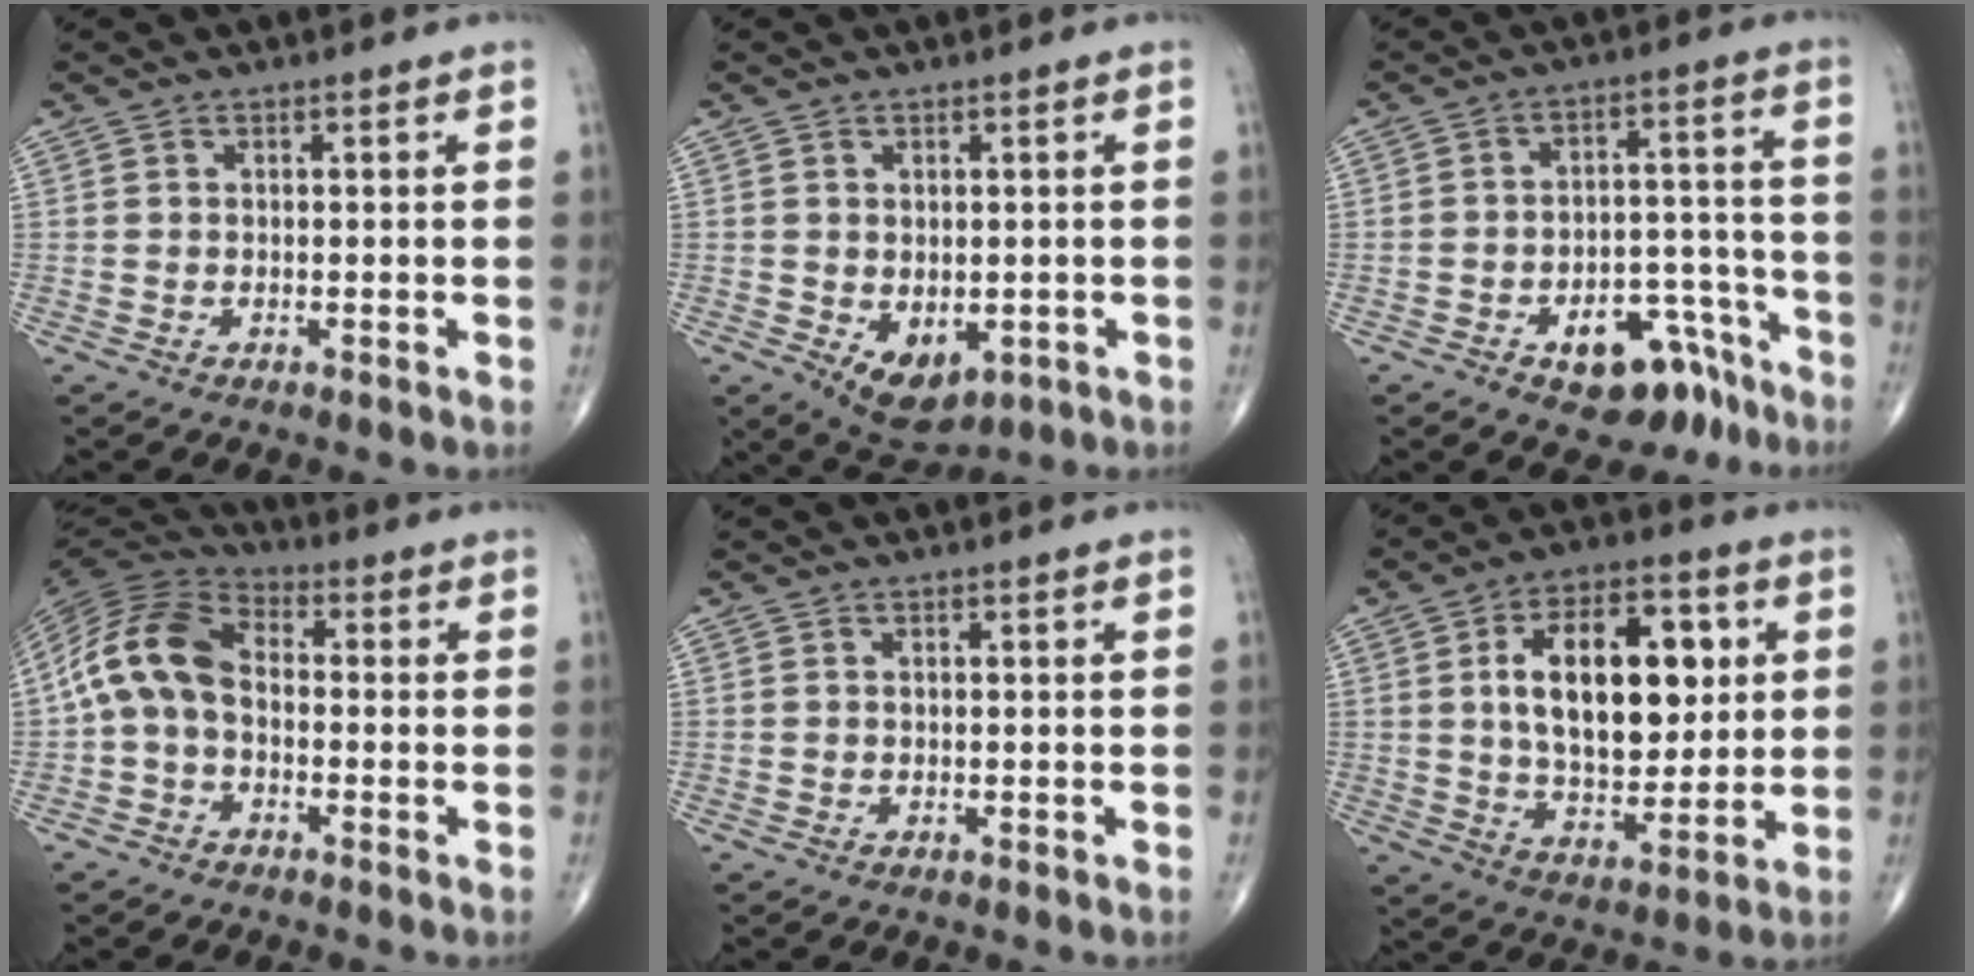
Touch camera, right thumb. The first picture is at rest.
{"total": 7.3, "force": [-1.9, 4.6, 5.4], "torque": [-0.064, -0.009, -0.011]}
{"total": 12.4, "force": [-7.6, 6.8, 7.0], "torque": [-0.058, 0.075, -0.102]}
{"total": 11.5, "force": [-0.9, 7.7, 8.5], "torque": [-0.162, 0.031, -0.034]}
{"total": 0.0}
{"total": 19.3, "force": [3.9, 10.7, 15.6], "torque": [-0.208, -0.005, 0.064]}